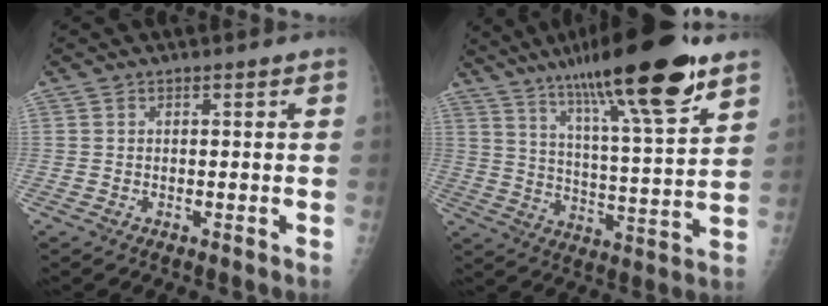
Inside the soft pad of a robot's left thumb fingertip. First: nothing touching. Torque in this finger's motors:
{"motor_torque": [1.07, 0.10, 1.59, -1.18, 0.49]}